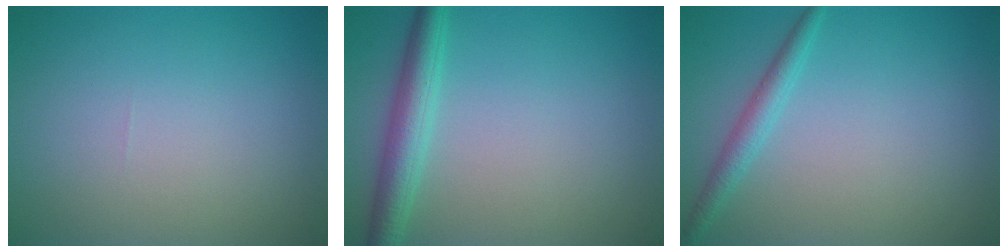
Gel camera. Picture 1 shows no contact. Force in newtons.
{"total": 3.5, "press": 3.5, "slide": 0.1}
{"total": 1.9, "press": 1.9, "slide": 0.1}